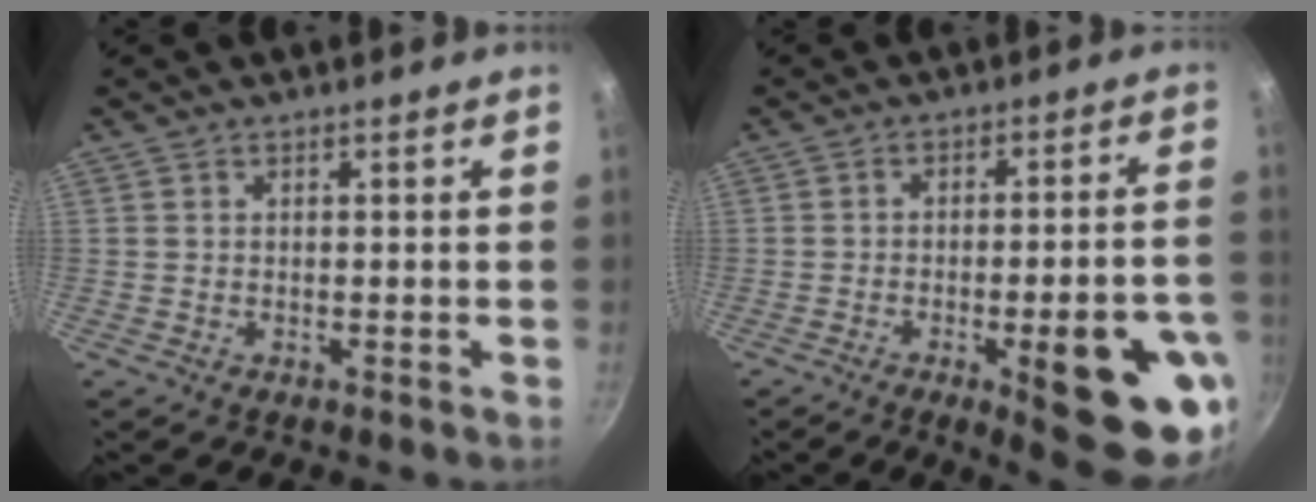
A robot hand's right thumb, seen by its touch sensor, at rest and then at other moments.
{"total": 17.8, "force": [-6.8, 4.5, 15.9], "torque": [-0.172, 0.027, -0.083]}